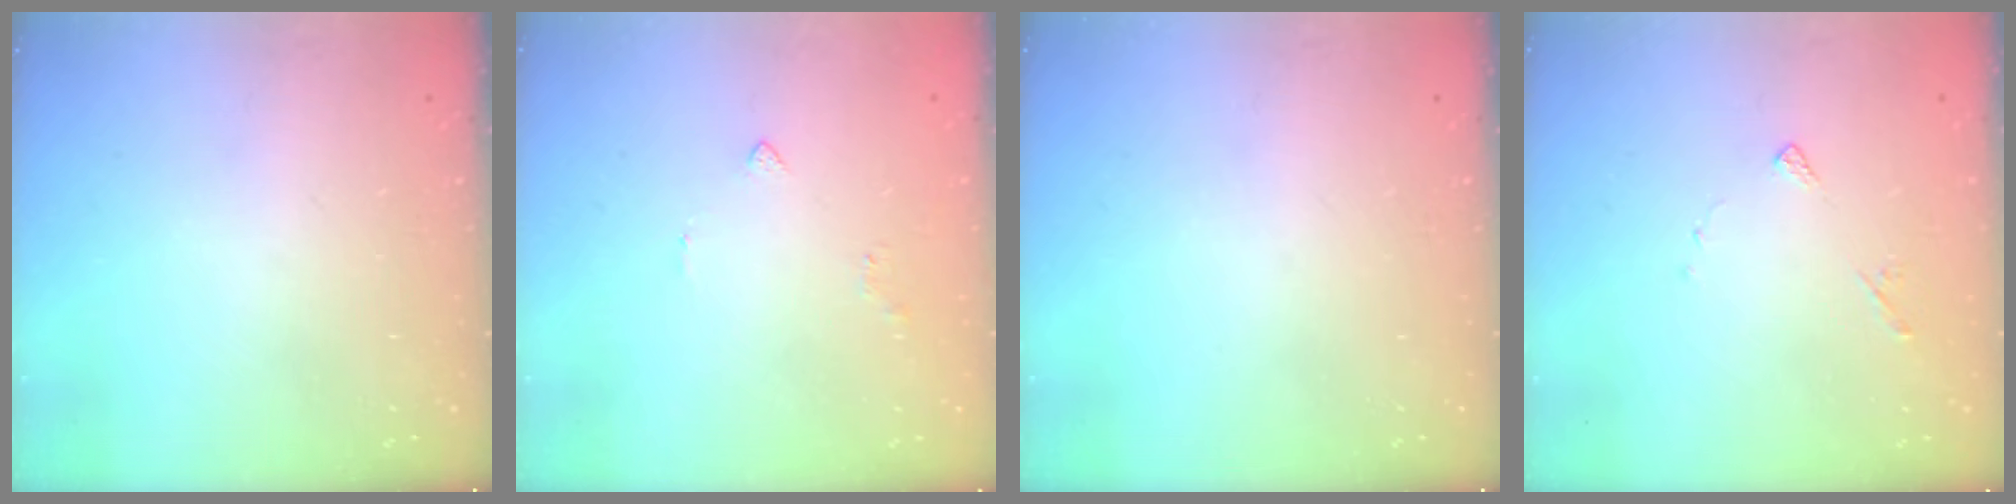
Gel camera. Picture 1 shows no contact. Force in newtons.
{"total": 2.2, "press": 2.1, "slide": 0.5}
{"total": 0.0}
{"total": 4.8, "press": 4.8, "slide": 0.6}